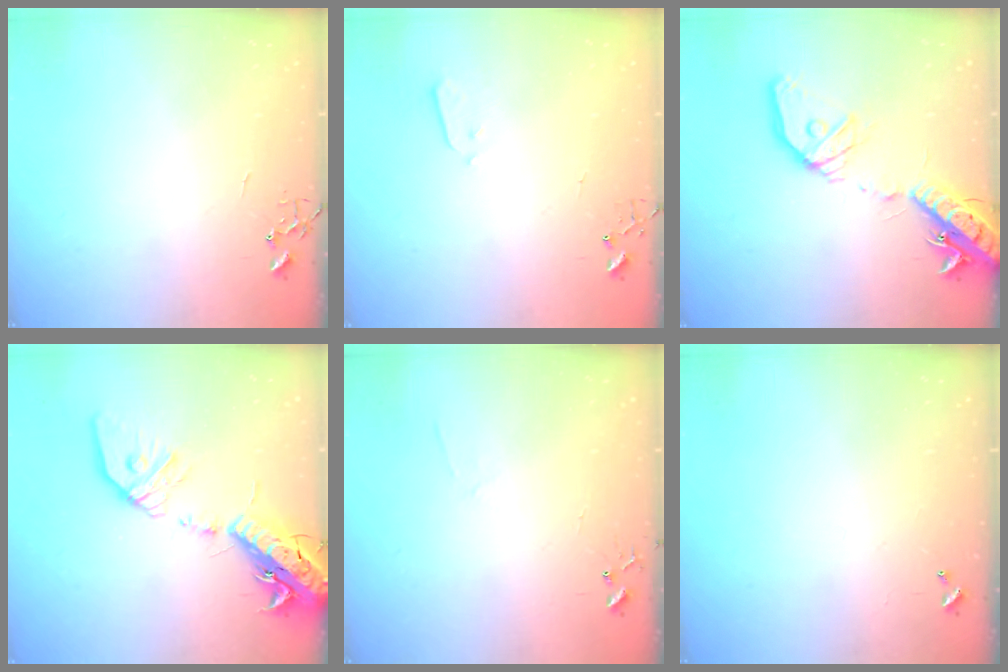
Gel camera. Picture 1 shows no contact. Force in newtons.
{"total": 2.2, "press": 2.1, "slide": 0.3}
{"total": 20.1, "press": 19.7, "slide": 3.9}
{"total": 21.0, "press": 20.6, "slide": 4.1}
{"total": 4.4, "press": 4.4, "slide": 0.4}
{"total": 0.0}